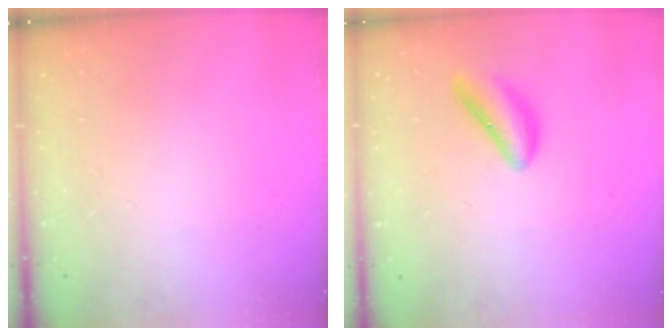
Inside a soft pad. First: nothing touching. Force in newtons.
{"total": 8.4, "press": 8.3, "slide": 0.9}